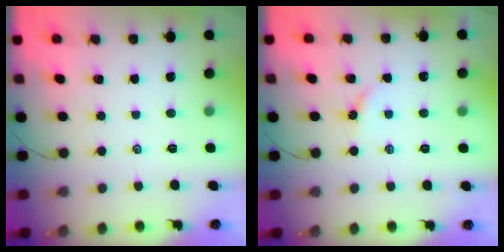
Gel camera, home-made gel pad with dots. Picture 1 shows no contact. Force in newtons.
{"total": 2.7, "press": 2.7, "slide": 0.3}